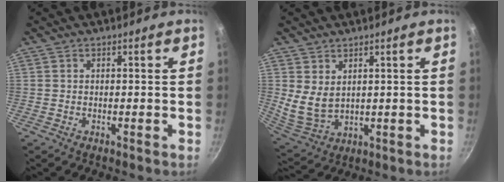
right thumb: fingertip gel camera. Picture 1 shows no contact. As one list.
[{"total": 6.7, "force": [2.4, 4.4, 4.4], "torque": [-0.075, -0.033, 0.061]}]